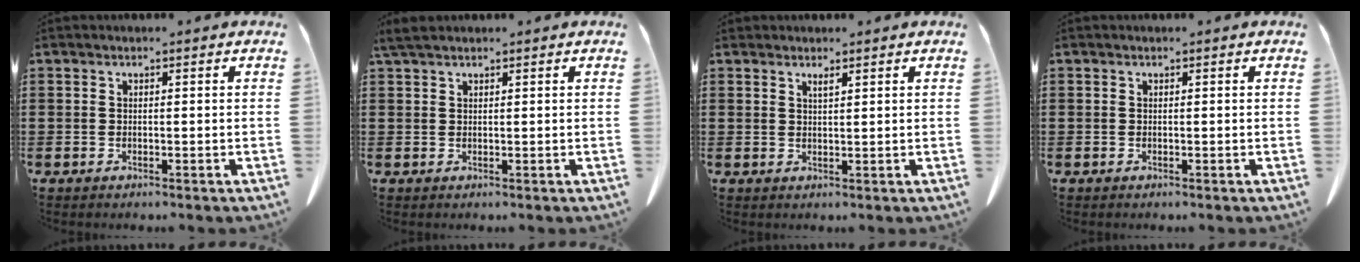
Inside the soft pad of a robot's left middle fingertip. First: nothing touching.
{"total": 1.9, "force": [1.5, 0.4, 1.0], "torque": [-0.025, 0.000, 0.030]}
{"total": 1.3, "force": [1.1, 0.1, 0.6], "torque": [-0.015, -0.003, 0.022]}
{"total": 0.0}